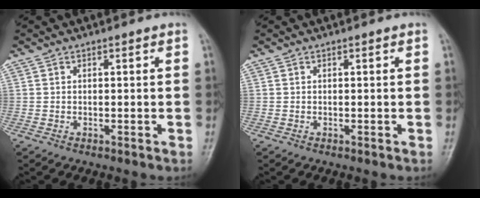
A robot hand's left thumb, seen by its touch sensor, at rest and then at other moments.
{"total": 0.0}